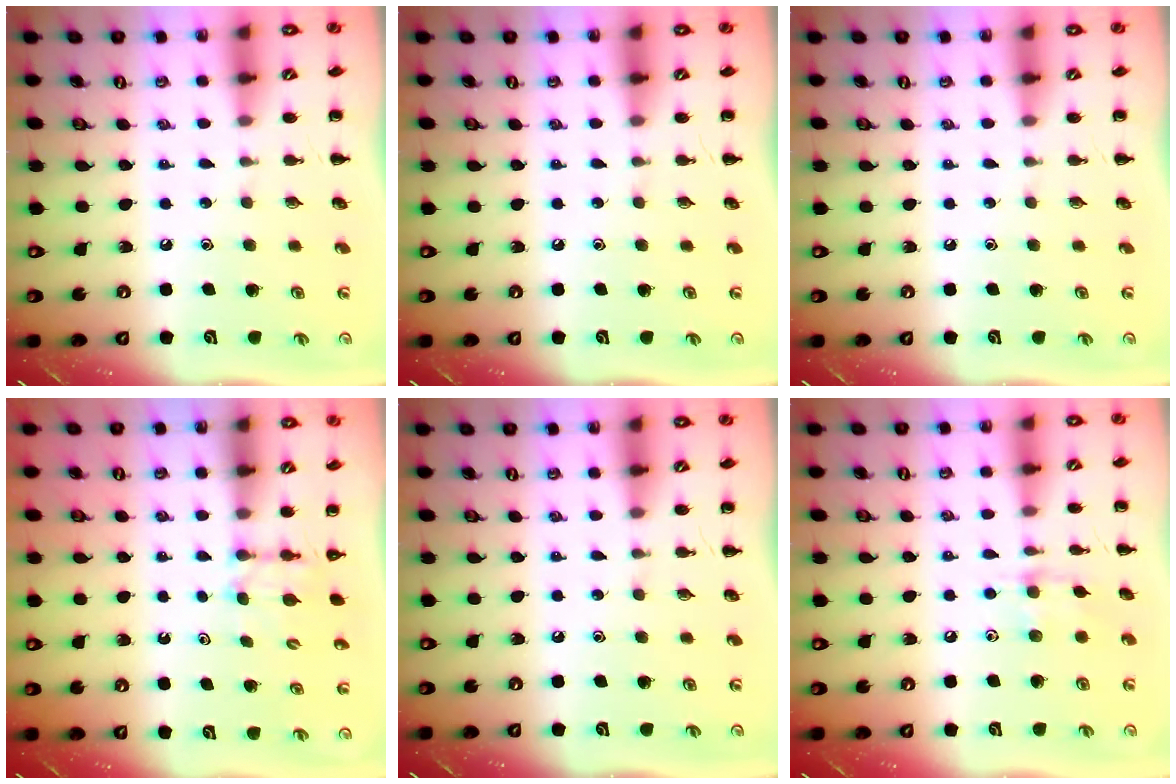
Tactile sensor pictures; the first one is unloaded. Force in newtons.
{"total": 0.0}
{"total": 0.0}
{"total": 3.7, "press": 3.6, "slide": 1.0}
{"total": 0.0}
{"total": 6.0, "press": 6.0, "slide": 0.5}